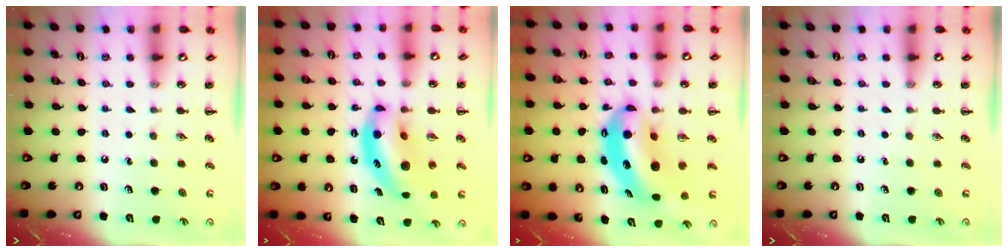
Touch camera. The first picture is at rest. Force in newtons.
{"total": 12.2, "press": 11.8, "slide": 3.1}
{"total": 9.8, "press": 9.5, "slide": 2.4}
{"total": 0.0}